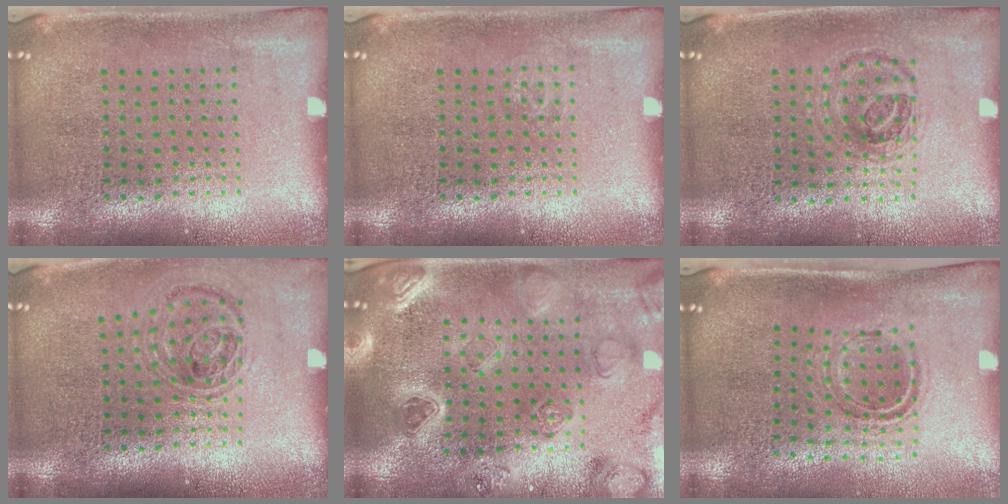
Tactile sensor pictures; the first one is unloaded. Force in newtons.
{"total": 0.7, "press": 0.7, "slide": 0.1}
{"total": 1.0, "press": 0.9, "slide": 0.2}
{"total": 1.0, "press": 1.0, "slide": 0.1}
{"total": 2.3, "press": 2.3, "slide": 0.2}
{"total": 1.0, "press": 0.9, "slide": 0.3}